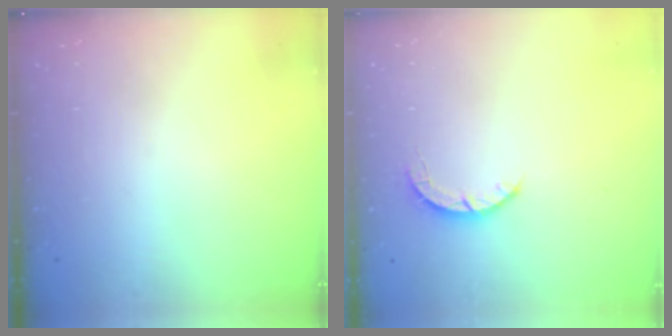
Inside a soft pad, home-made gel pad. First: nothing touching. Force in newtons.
{"total": 2.5, "press": 2.4, "slide": 0.4}